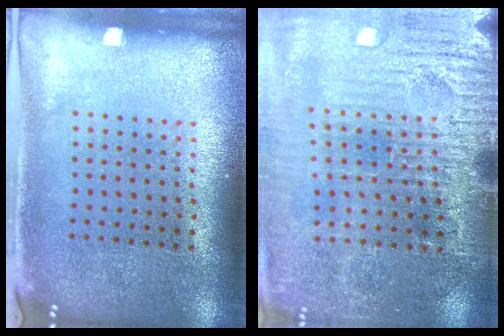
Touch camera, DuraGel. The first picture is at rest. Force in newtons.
{"total": 3.7, "press": 3.7, "slide": 0.1}